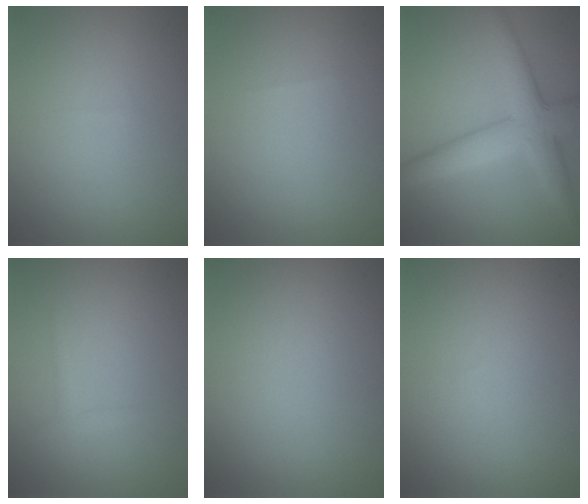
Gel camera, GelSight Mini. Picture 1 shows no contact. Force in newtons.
{"total": 0.0}
{"total": 5.7, "press": 5.7, "slide": 0.2}
{"total": 0.9, "press": 0.9, "slide": 0.1}
{"total": 0.0}
{"total": 0.0}